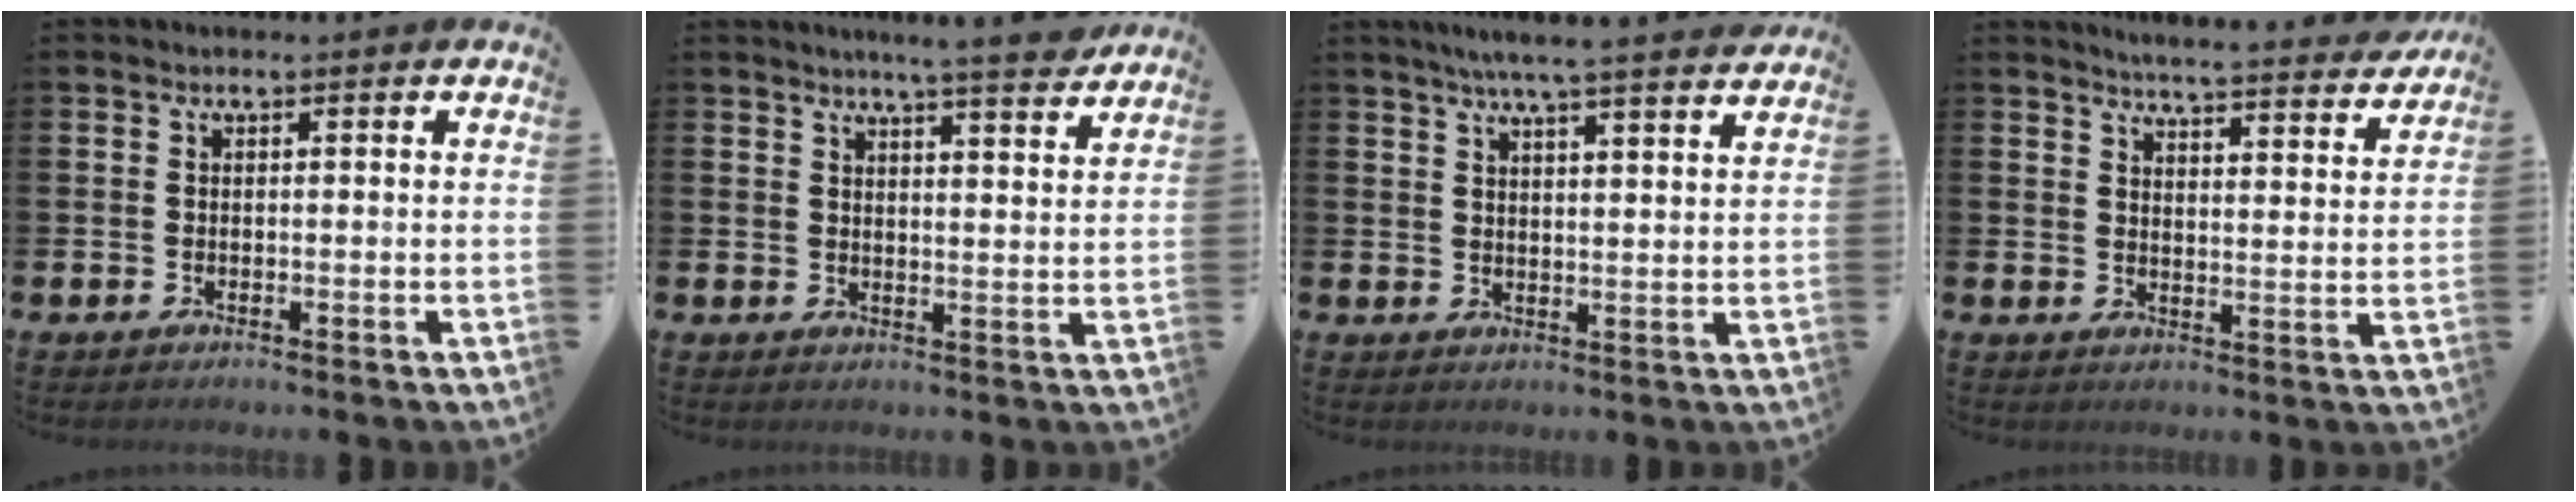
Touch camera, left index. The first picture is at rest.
{"total": 6.2, "force": [5.8, -0.6, 2.0], "torque": [-0.046, -0.029, 0.101]}
{"total": 5.9, "force": [5.5, -0.5, 2.0], "torque": [-0.042, -0.030, 0.094]}
{"total": 5.1, "force": [5.1, -0.1, 0.7], "torque": [-0.019, -0.043, 0.084]}